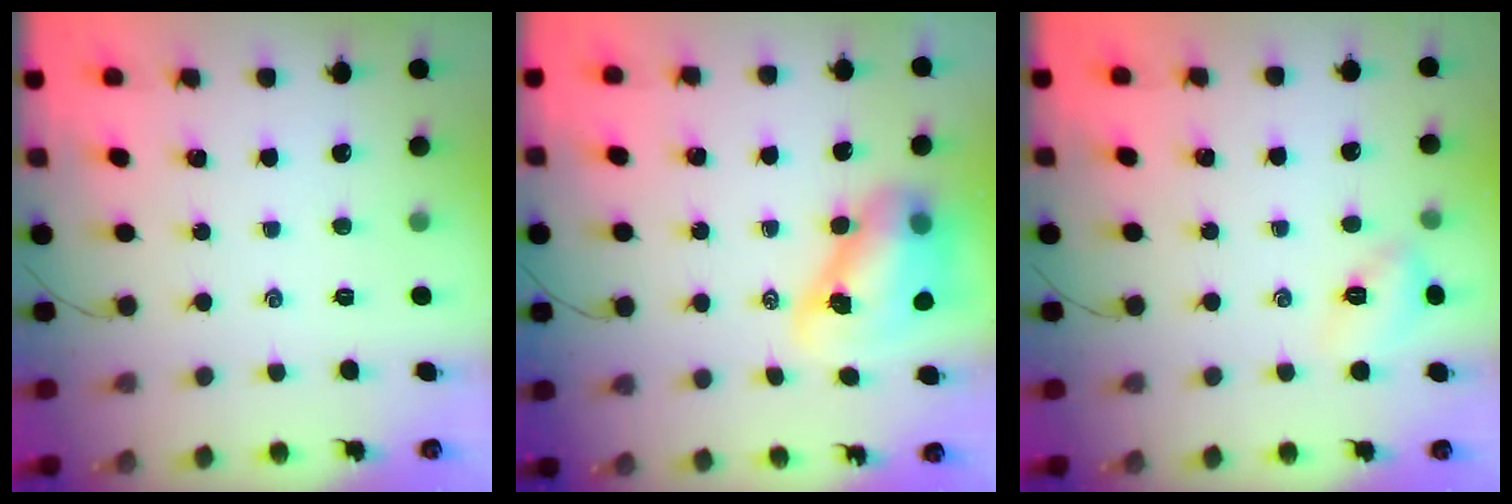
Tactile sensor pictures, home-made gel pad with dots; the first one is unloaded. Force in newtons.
{"total": 9.6, "press": 9.2, "slide": 2.8}
{"total": 6.3, "press": 6.1, "slide": 1.3}